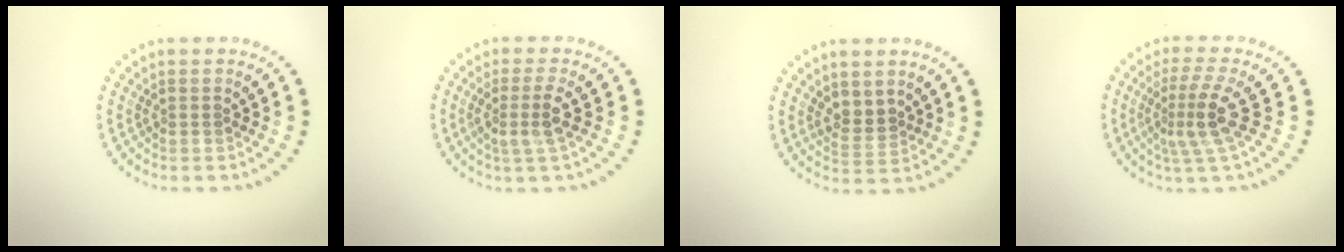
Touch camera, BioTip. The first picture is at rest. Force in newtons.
{"total": 2.4, "press": 1.9, "slide": 1.6}
{"total": 1.8, "press": 1.5, "slide": 1.0}
{"total": 3.7, "press": 2.6, "slide": 2.6}